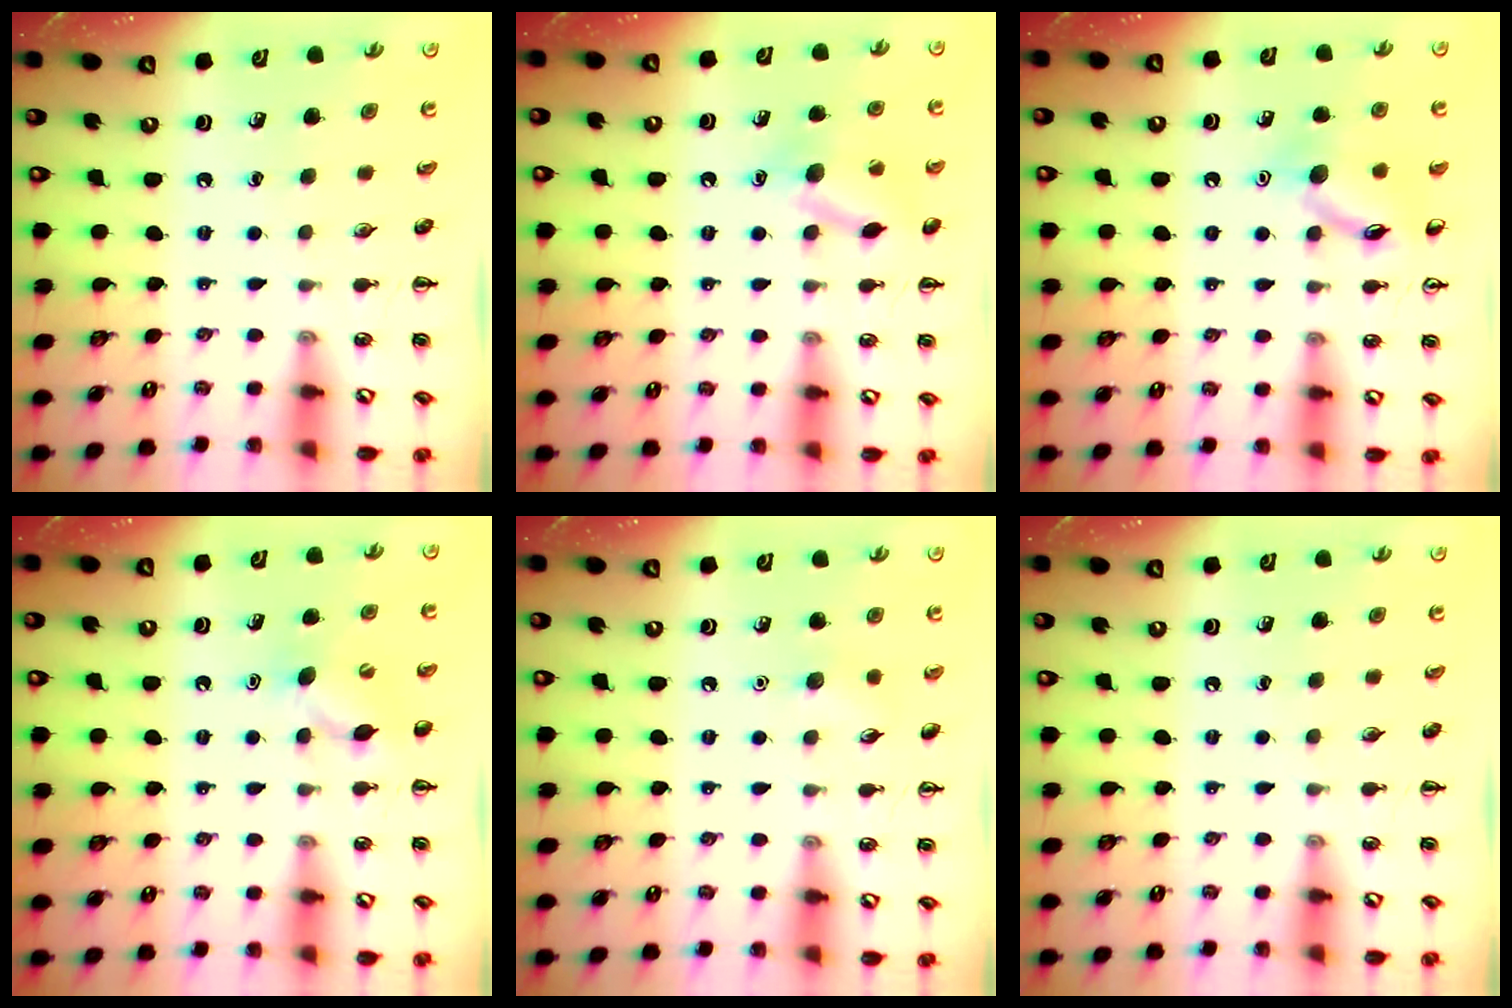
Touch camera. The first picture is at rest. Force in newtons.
{"total": 12.0, "press": 11.9, "slide": 1.8}
{"total": 11.3, "press": 11.3, "slide": 0.7}
{"total": 8.1, "press": 7.9, "slide": 1.4}
{"total": 4.9, "press": 4.6, "slide": 1.4}
{"total": 0.0}